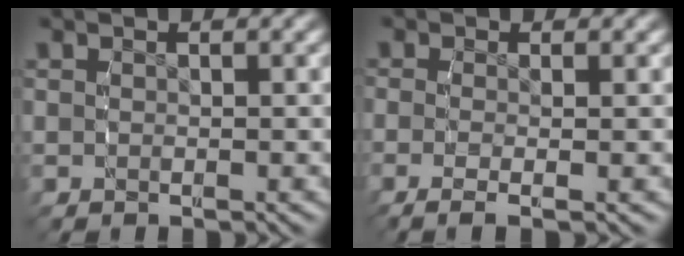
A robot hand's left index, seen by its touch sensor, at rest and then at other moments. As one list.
[{"total": 3.1, "force": [-1.6, 0.7, 2.6], "torque": [-0.061, -0.019, -0.017]}]